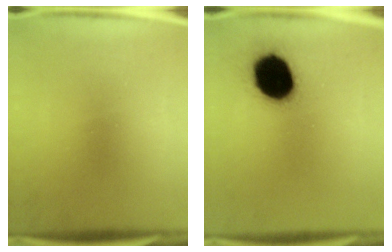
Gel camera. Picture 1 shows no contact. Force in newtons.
{"total": 16.8}